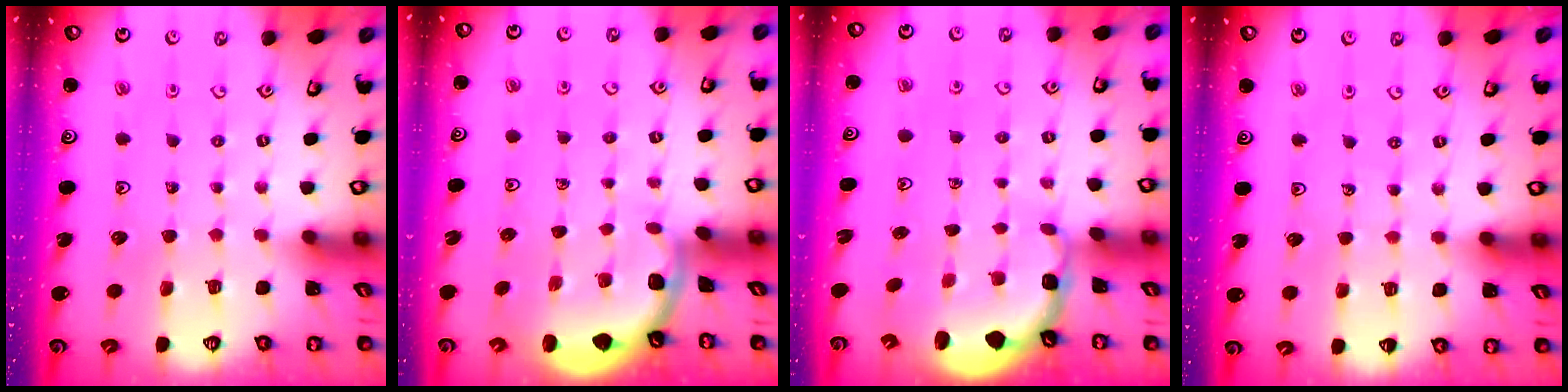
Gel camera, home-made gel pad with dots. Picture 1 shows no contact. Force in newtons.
{"total": 1.7, "press": 1.7, "slide": 0.0}
{"total": 2.2, "press": 1.9, "slide": 1.1}
{"total": 3.0, "press": 3.0, "slide": 0.3}